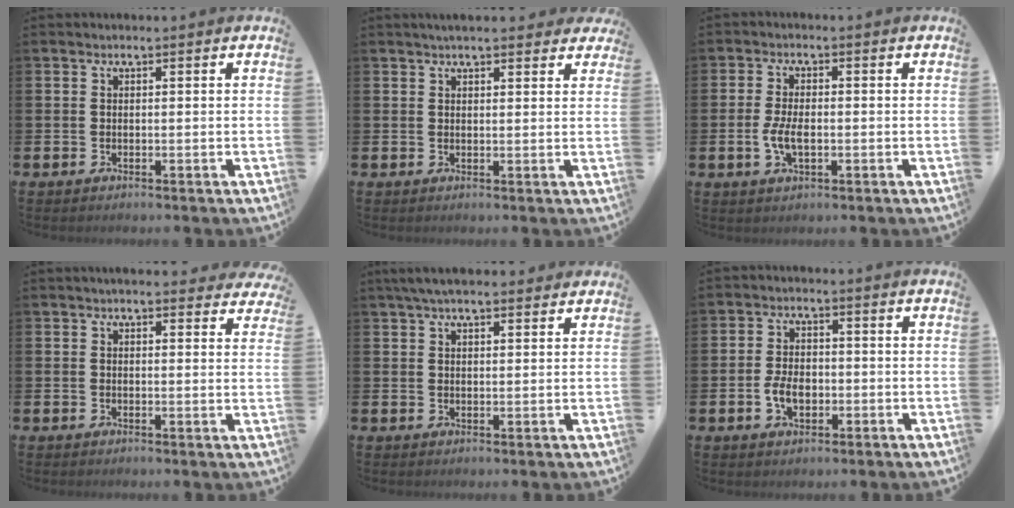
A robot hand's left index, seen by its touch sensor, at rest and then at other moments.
{"total": 2.8, "force": [2.6, 0.6, 0.9], "torque": [-0.008, -0.009, 0.045]}
{"total": 3.8, "force": [-0.6, 1.8, 3.3], "torque": [-0.059, -0.001, -0.014]}
{"total": 2.5, "force": [2.5, 0.4, 0.4], "torque": [0.002, -0.012, 0.042]}
{"total": 4.1, "force": [3.5, 1.1, 1.9], "torque": [-0.039, -0.004, 0.064]}
{"total": 4.0, "force": [-1.0, 2.6, 2.9], "torque": [-0.038, 0.000, -0.021]}